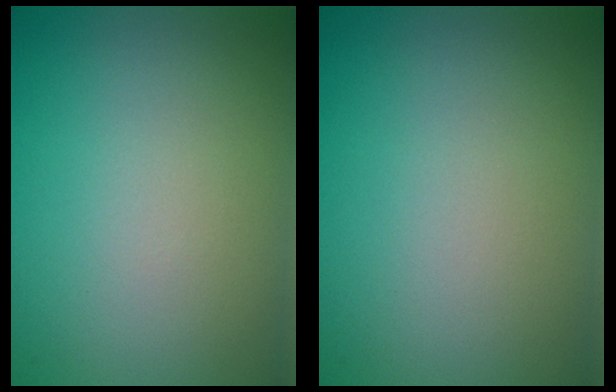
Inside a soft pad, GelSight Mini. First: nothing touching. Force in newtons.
{"total": 0.0}